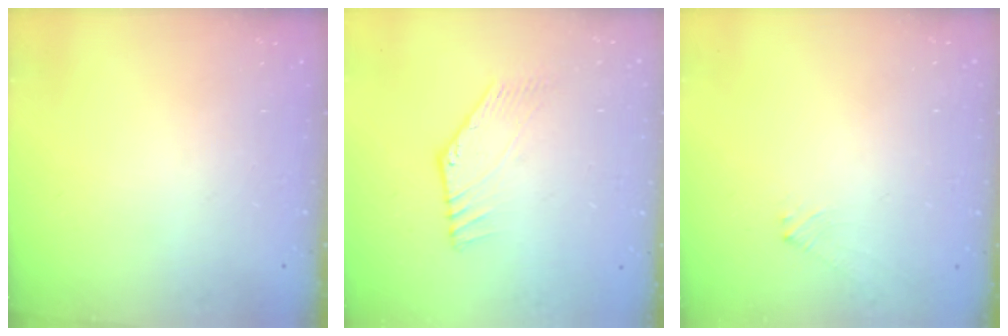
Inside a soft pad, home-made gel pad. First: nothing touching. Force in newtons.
{"total": 2.8, "press": 2.8, "slide": 0.1}
{"total": 0.7, "press": 0.6, "slide": 0.3}